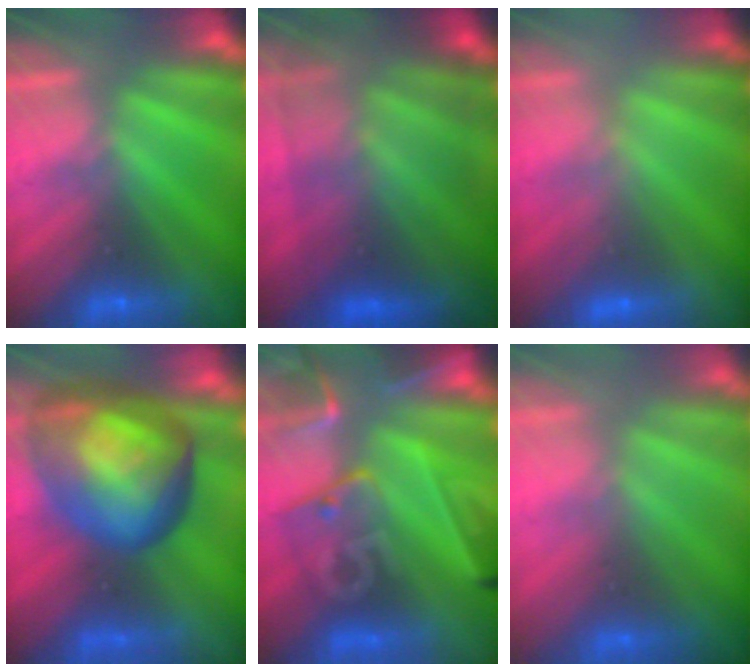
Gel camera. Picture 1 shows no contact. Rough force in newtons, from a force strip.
{"total": 7.2}
{"total": 2.8}
{"total": 7.5}
{"total": 8.1}
{"total": 2.7}